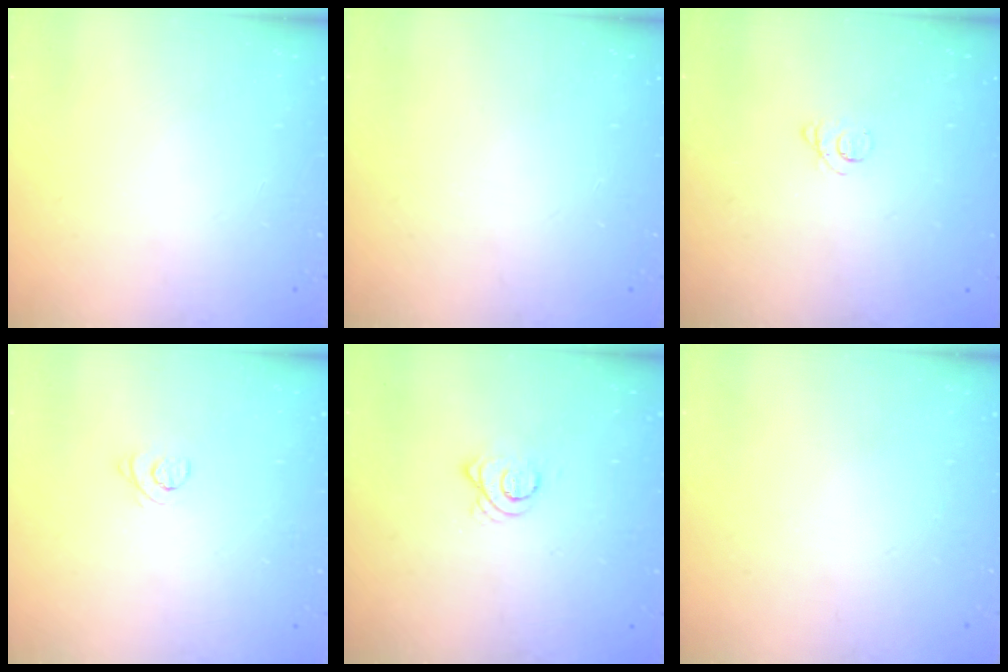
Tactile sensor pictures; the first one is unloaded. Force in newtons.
{"total": 0.0}
{"total": 2.4, "press": 2.3, "slide": 0.3}
{"total": 2.9, "press": 2.9, "slide": 0.3}
{"total": 3.7, "press": 3.7, "slide": 0.1}
{"total": 0.0}